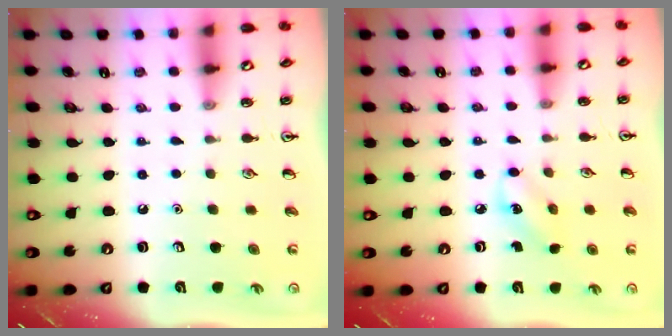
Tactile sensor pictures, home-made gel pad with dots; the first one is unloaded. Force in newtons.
{"total": 3.5, "press": 3.4, "slide": 1.1}